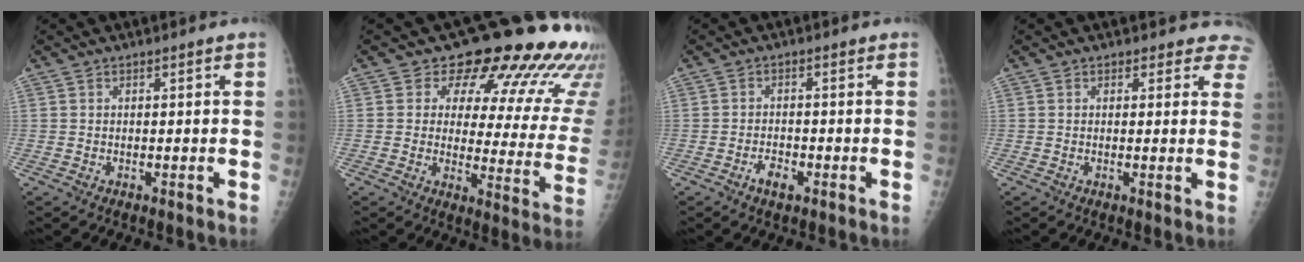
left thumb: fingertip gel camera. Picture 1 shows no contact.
{"total": 21.0, "force": [15.4, 9.0, 11.1], "torque": [-0.087, -0.086, 0.170]}
{"total": 3.0, "force": [-1.6, 1.6, 1.9], "torque": [-0.029, 0.006, -0.028]}
{"total": 6.2, "force": [5.4, 3.1, 0.2], "torque": [0.053, -0.018, 0.028]}